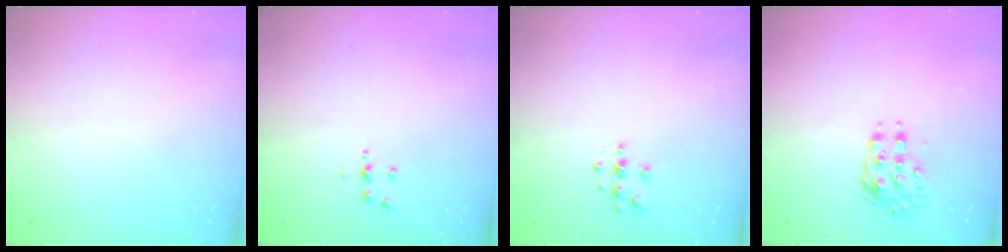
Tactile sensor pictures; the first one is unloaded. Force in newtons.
{"total": 5.9, "press": 5.9, "slide": 0.3}
{"total": 3.8, "press": 3.8, "slide": 0.4}
{"total": 9.4, "press": 9.4, "slide": 0.9}